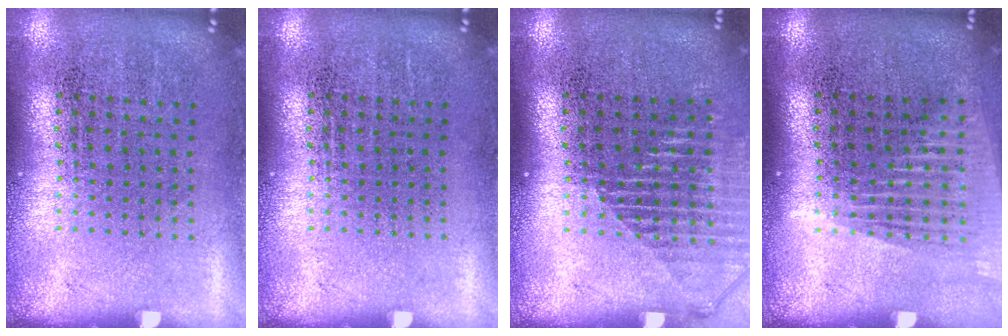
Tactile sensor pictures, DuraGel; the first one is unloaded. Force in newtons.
{"total": 0.0}
{"total": 1.4, "press": 1.3, "slide": 0.6}
{"total": 1.5, "press": 1.3, "slide": 0.8}